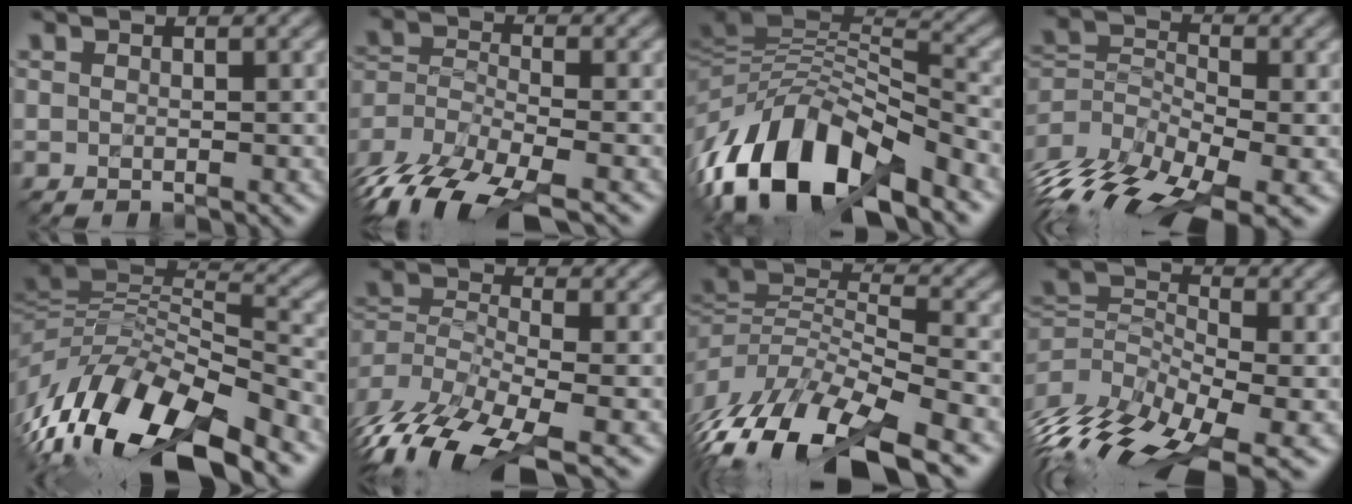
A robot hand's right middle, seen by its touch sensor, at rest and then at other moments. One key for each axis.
{"total": 12.0, "fx": -9.4, "fy": 4.0, "fz": 6.2, "tx": -0.124, "ty": -0.029, "tz": -0.160}
{"total": 13.4, "fx": -6.7, "fy": 5.9, "fz": 10.0, "tx": -0.185, "ty": 0.019, "tz": -0.125}
{"total": 11.7, "fx": -6.9, "fy": 5.1, "fz": 8.0, "tx": -0.176, "ty": 0.001, "tz": -0.124}
{"total": 14.9, "fx": -7.4, "fy": 6.0, "fz": 11.5, "tx": -0.228, "ty": 0.017, "tz": -0.133}
{"total": 12.2, "fx": -8.5, "fy": 4.5, "fz": 7.5, "tx": -0.162, "ty": -0.021, "tz": -0.140}
{"total": 12.0, "fx": -6.9, "fy": 5.2, "fz": 8.4, "tx": -0.162, "ty": 0.002, "tz": -0.127}
{"total": 11.9, "fx": -5.8, "fy": 5.3, "fz": 8.9, "tx": -0.198, "ty": 0.003, "tz": -0.104}